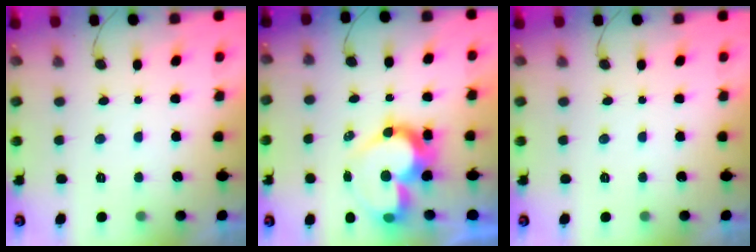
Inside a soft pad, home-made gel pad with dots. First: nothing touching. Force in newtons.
{"total": 12.8, "press": 12.7, "slide": 1.4}
{"total": 0.0}